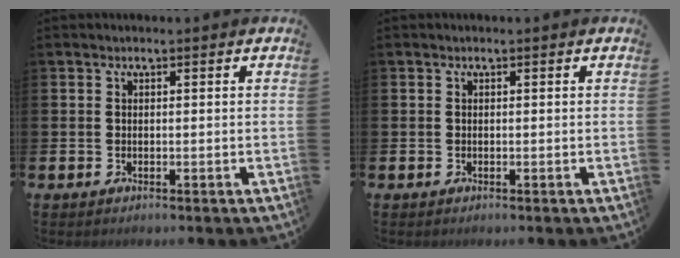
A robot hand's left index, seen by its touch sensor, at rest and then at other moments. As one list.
[{"total": 0.0}]